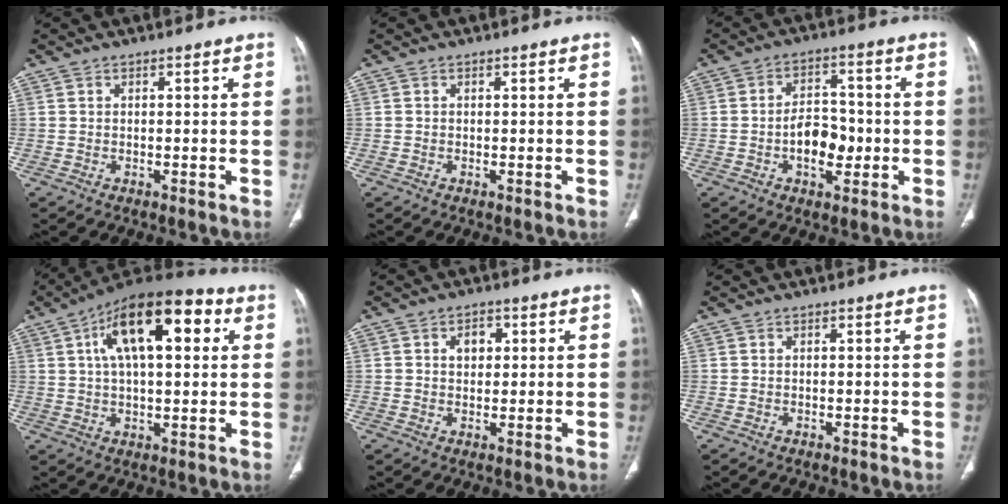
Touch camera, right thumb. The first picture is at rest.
{"total": 0.0}
{"total": 8.4, "force": [-1.7, 5.2, 6.3], "torque": [-0.076, 0.019, -0.029]}
{"total": 18.9, "force": [5.9, 8.4, 15.9], "torque": [-0.233, 0.017, 0.087]}
{"total": 3.6, "force": [1.0, 2.7, 2.2], "torque": [-0.019, 0.001, 0.015]}
{"total": 0.0}